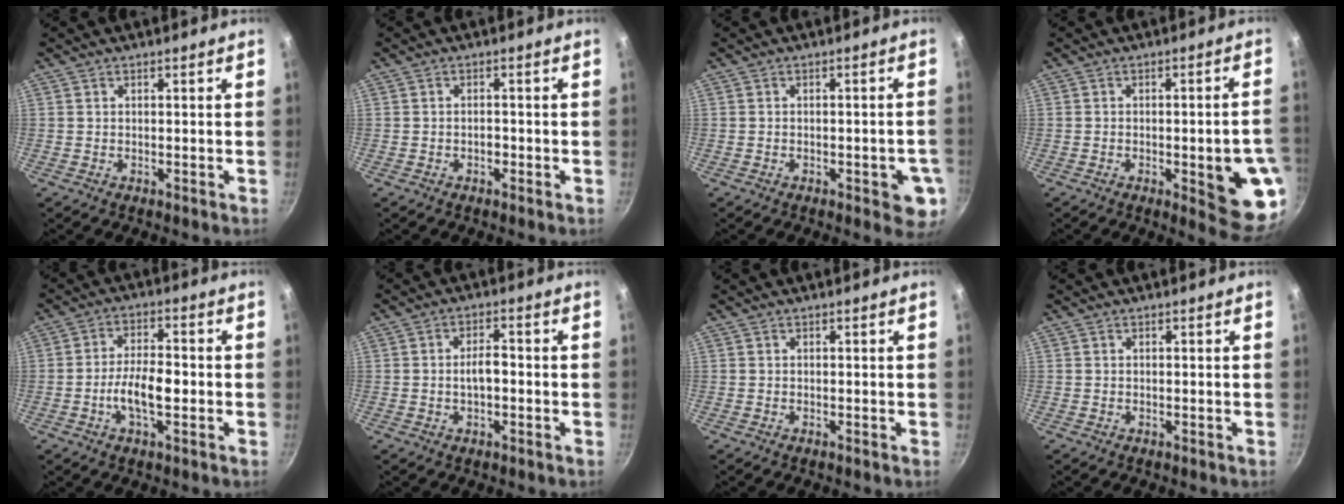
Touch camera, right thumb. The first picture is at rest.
{"total": 1.3, "force": [-0.6, 0.8, 0.9], "torque": [-0.011, 0.009, -0.009]}
{"total": 6.8, "force": [-2.2, 2.6, 5.9], "torque": [-0.051, 0.004, -0.025]}
{"total": 13.0, "force": [-2.9, 3.8, 12.1], "torque": [-0.114, 0.009, -0.031]}
{"total": 8.2, "force": [-1.9, 3.6, 7.2], "torque": [-0.123, 0.021, -0.038]}
{"total": 5.4, "force": [-0.7, 2.8, 4.5], "torque": [-0.062, 0.023, -0.014]}
{"total": 0.0}
{"total": 0.0}